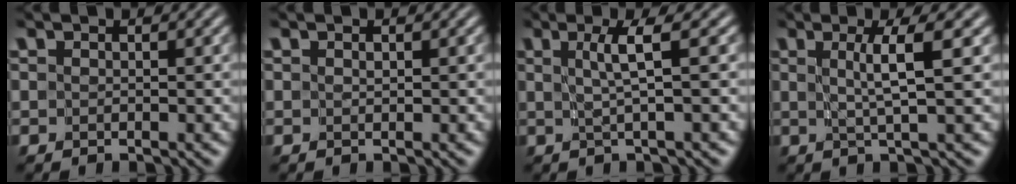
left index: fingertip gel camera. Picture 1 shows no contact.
{"total": 0.0}
{"total": 2.8, "force": [0.5, 0.1, 2.8], "torque": [-0.046, 0.000, 0.009]}
{"total": 3.6, "force": [0.8, 0.2, 3.5], "torque": [-0.052, 0.000, 0.013]}